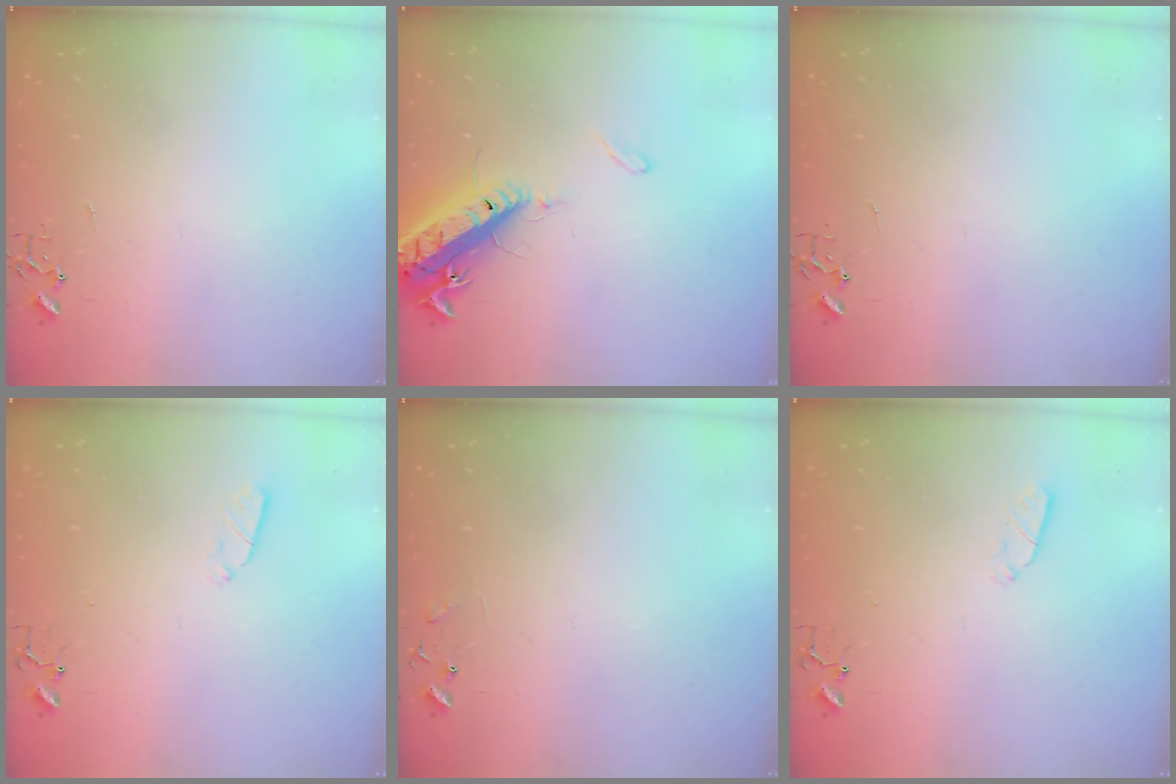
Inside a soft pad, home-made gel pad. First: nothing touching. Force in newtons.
{"total": 16.2, "press": 15.7, "slide": 3.6}
{"total": 0.0}
{"total": 2.9, "press": 2.8, "slide": 0.5}
{"total": 6.4, "press": 6.4, "slide": 0.4}
{"total": 2.9, "press": 2.8, "slide": 0.5}